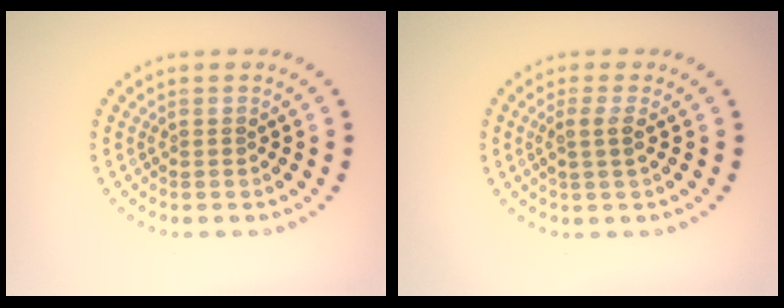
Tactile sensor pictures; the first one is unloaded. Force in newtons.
{"total": 1.5, "press": 1.3, "slide": 0.8}